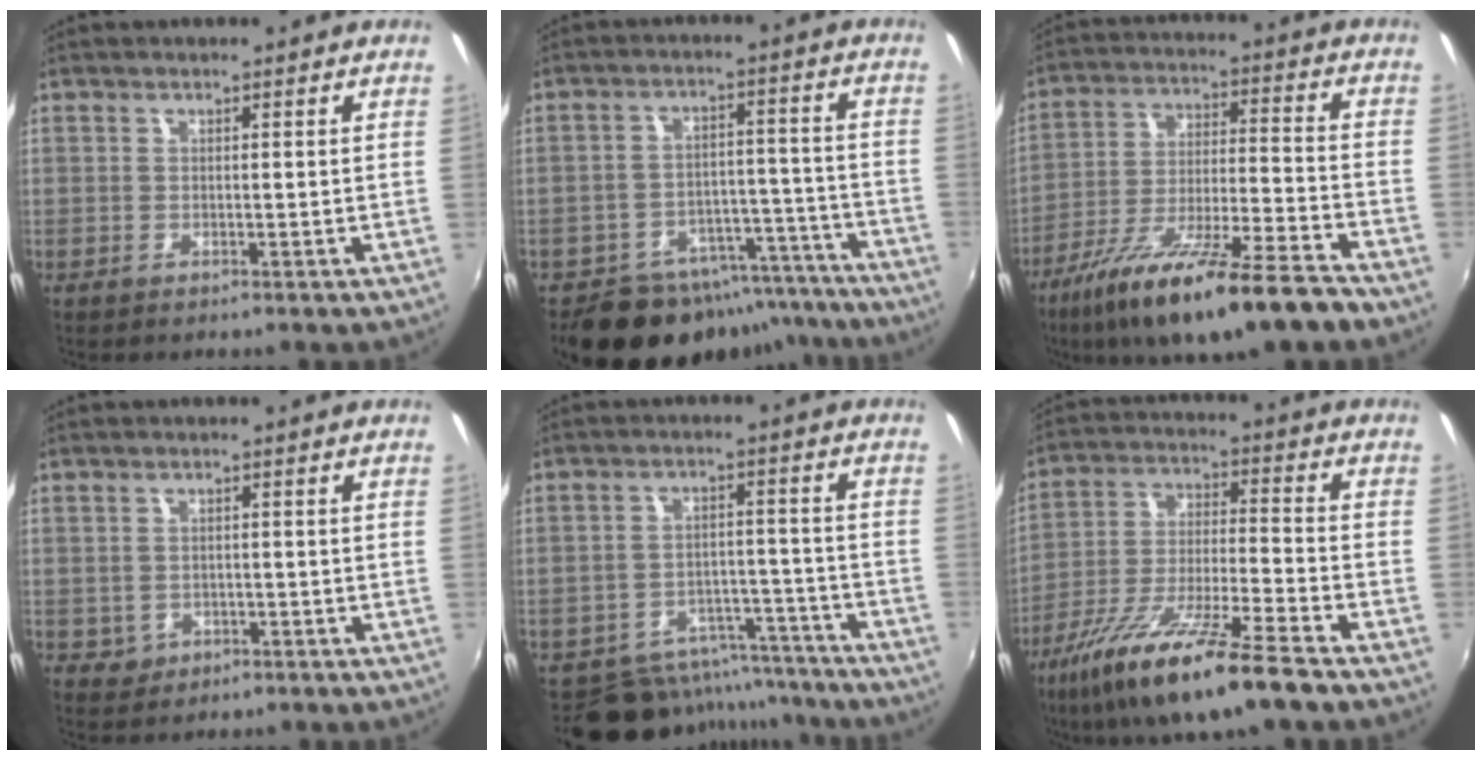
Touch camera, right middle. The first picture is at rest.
{"total": 17.3, "force": [-14.2, 8.4, 5.4], "torque": [-0.109, 0.034, -0.178]}
{"total": 20.7, "force": [-15.0, 2.7, 14.0], "torque": [-0.256, -0.045, -0.249]}
{"total": 3.1, "force": [-0.9, 2.9, 0.9], "torque": [-0.026, -0.002, -0.008]}
{"total": 13.1, "force": [-11.6, 5.7, 2.1], "torque": [-0.046, 0.036, -0.150]}
{"total": 18.0, "force": [-12.4, 2.2, 12.9], "torque": [-0.252, -0.036, -0.221]}